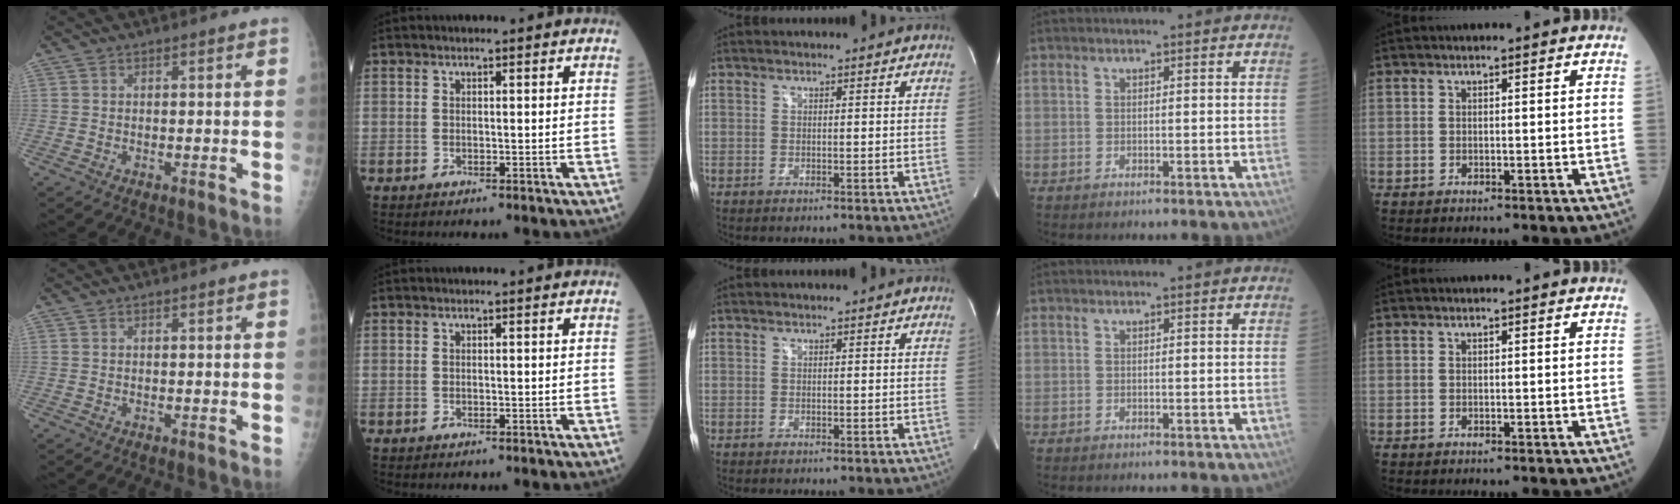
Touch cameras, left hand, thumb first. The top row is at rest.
{}